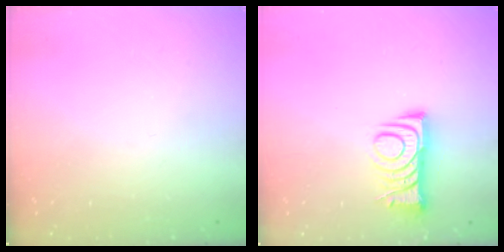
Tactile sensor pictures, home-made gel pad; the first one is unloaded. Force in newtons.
{"total": 8.5, "press": 8.4, "slide": 0.8}